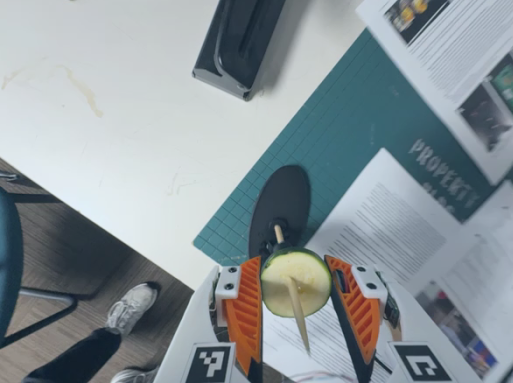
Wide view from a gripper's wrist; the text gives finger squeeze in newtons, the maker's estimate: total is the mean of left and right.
{"total": 8.9, "left": 9.2, "right": 8.7}